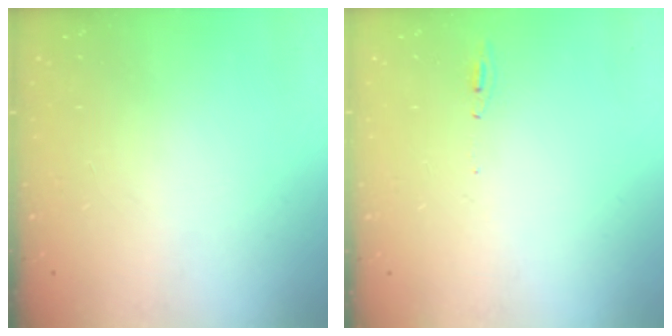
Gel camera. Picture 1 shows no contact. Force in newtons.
{"total": 4.8, "press": 4.6, "slide": 1.6}